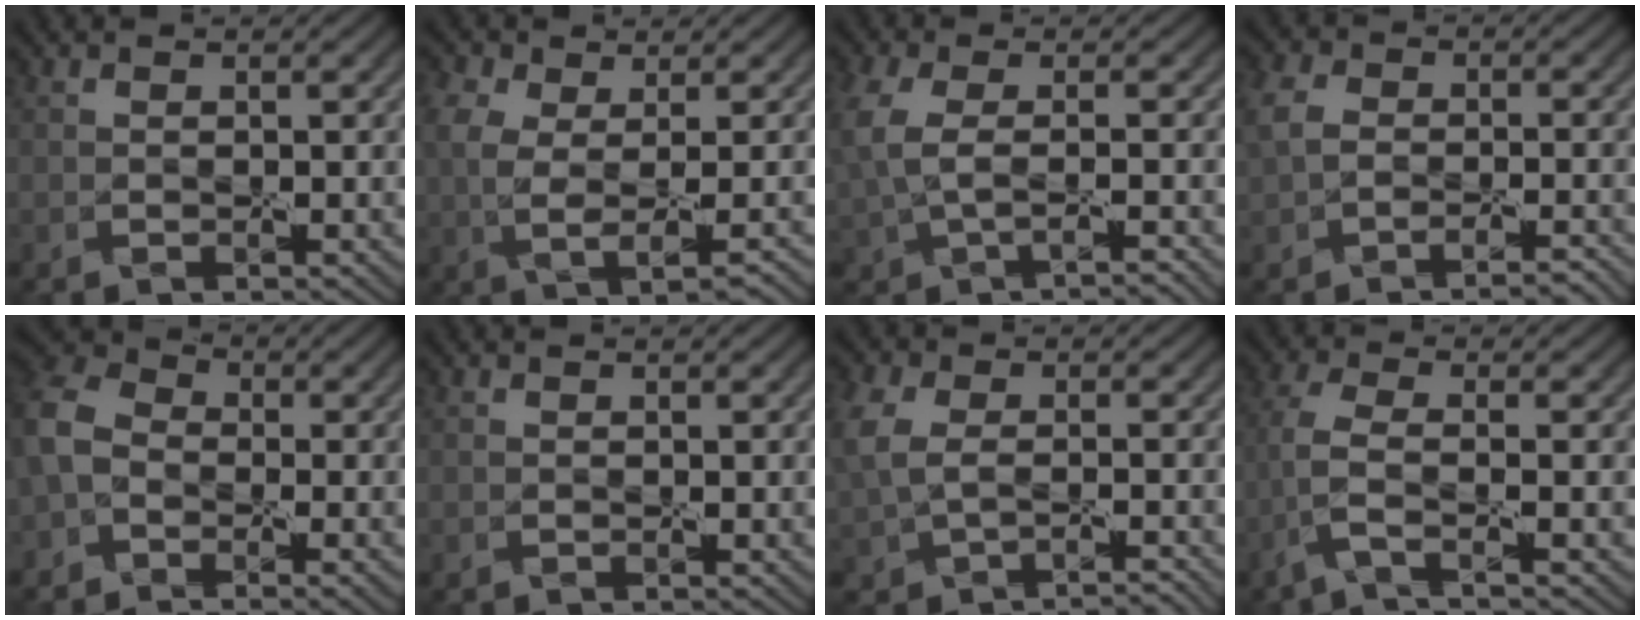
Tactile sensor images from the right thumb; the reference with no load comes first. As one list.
[{"total": 5.1, "force": [1.0, 2.3, 4.4], "torque": [-0.093, 0.004, 0.022]}, {"total": 3.9, "force": [-0.4, 1.6, 3.5], "torque": [-0.100, -0.006, -0.006]}, {"total": 3.9, "force": [-1.5, 2.4, 2.6], "torque": [-0.053, 0.003, -0.037]}, {"total": 6.9, "force": [-2.4, 5.0, 4.1], "torque": [-0.099, -0.003, -0.052]}, {"total": 0.0}, {"total": 5.9, "force": [-0.8, 3.9, 4.4], "torque": [-0.117, -0.006, 0.001]}, {"total": 3.4, "force": [-2.0, -0.1, 2.8], "torque": [-0.070, 0.008, -0.059]}]